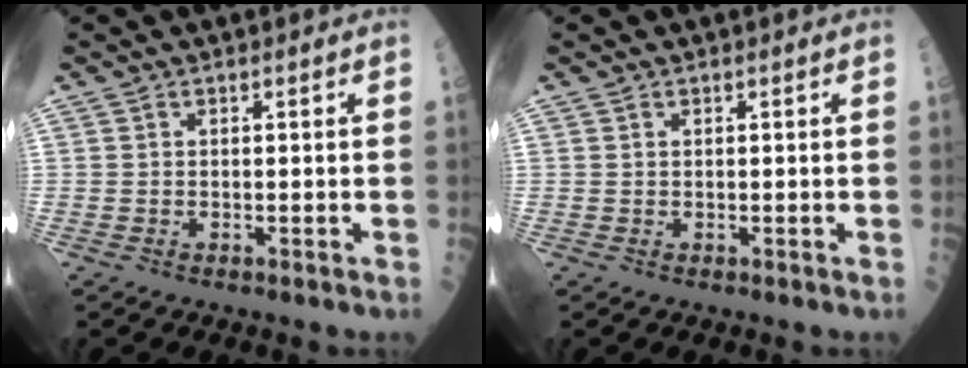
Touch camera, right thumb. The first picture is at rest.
{"total": 0.0}